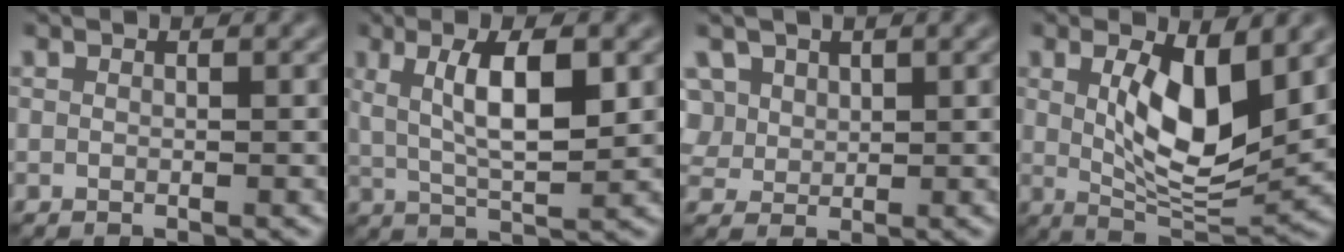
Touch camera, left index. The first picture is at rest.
{"total": 6.2, "force": [1.5, 1.6, 5.8], "torque": [-0.099, 0.002, 0.029]}
{"total": 3.7, "force": [1.9, 2.7, 1.7], "torque": [-0.060, 0.013, 0.046]}
{"total": 7.6, "force": [1.6, 3.1, 6.8], "torque": [-0.125, -0.013, 0.030]}